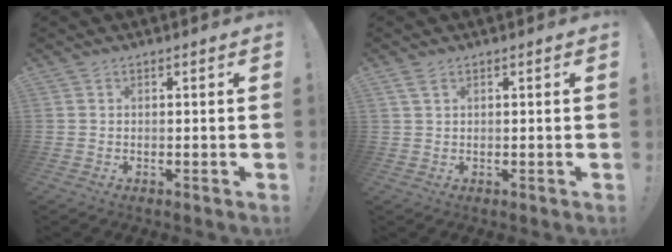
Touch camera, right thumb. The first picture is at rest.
{"total": 2.3, "force": [1.4, 1.0, 1.6], "torque": [-0.038, 0.003, 0.027]}